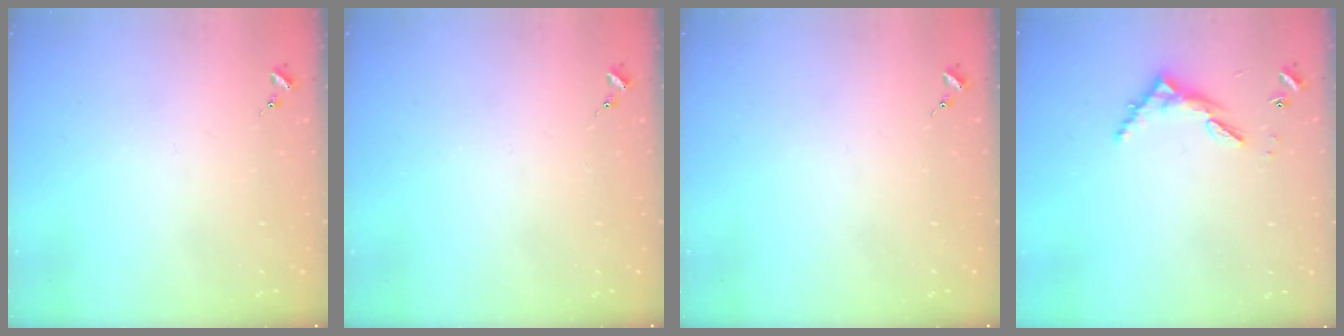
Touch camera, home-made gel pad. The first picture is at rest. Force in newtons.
{"total": 0.0}
{"total": 0.0}
{"total": 6.3, "press": 6.3, "slide": 0.5}